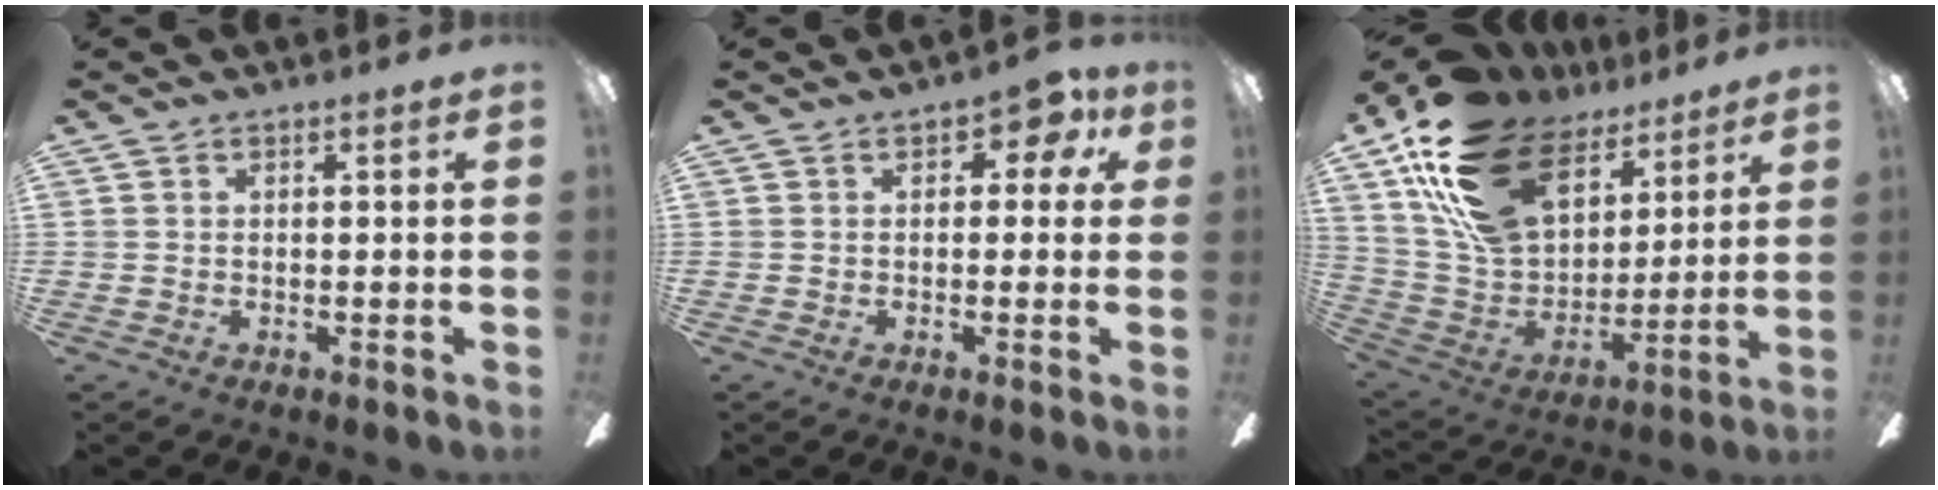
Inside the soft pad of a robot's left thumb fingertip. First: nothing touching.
{"total": 4.8, "force": [2.0, 3.0, 3.2], "torque": [-0.036, -0.002, 0.031]}
{"total": 22.9, "force": [14.3, 13.5, 11.8], "torque": [-0.228, -0.072, 0.264]}